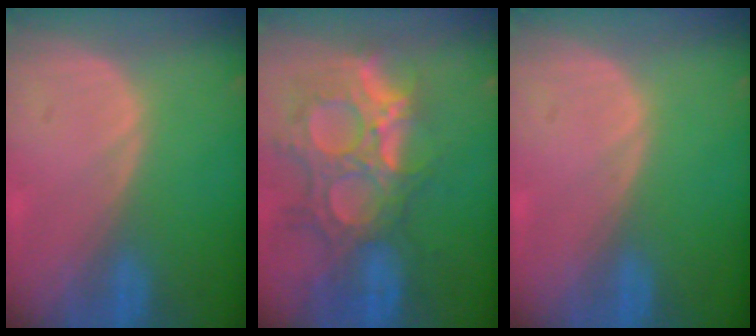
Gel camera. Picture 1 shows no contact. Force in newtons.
{"total": 13.3, "press": 11.4, "slide": 6.9}
{"total": 0.0}